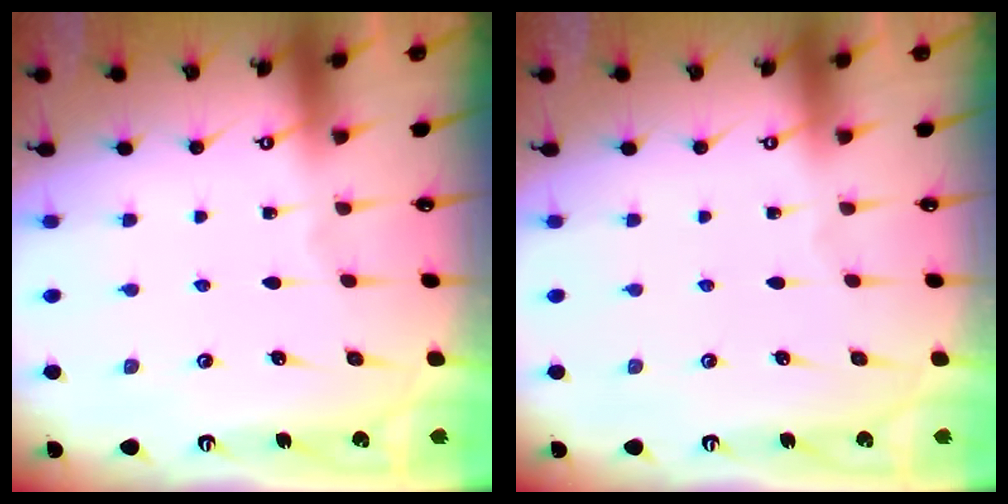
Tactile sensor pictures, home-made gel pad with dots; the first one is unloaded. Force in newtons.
{"total": 0.0}